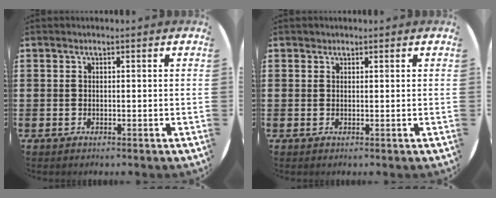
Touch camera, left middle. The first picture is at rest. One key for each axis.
{"total": 0.5, "fx": 0.5, "fy": 0.3, "fz": -0.1, "tx": 0.001, "ty": 0.003, "tz": 0.009}